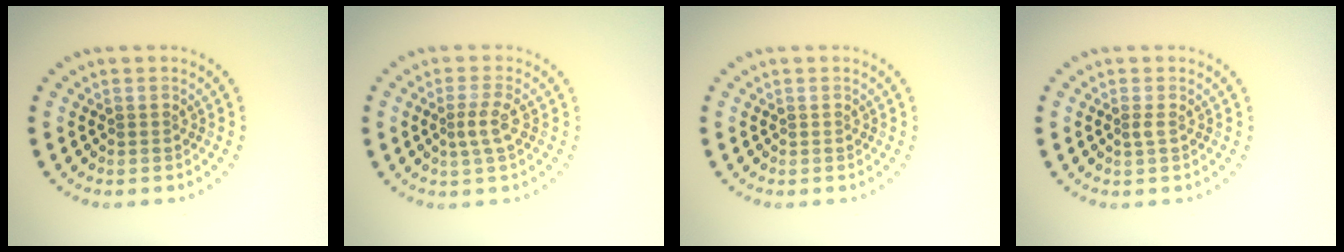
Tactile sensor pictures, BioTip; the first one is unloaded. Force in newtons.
{"total": 2.0, "press": 1.5, "slide": 1.3}
{"total": 0.0}
{"total": 0.5, "press": 0.4, "slide": 0.3}